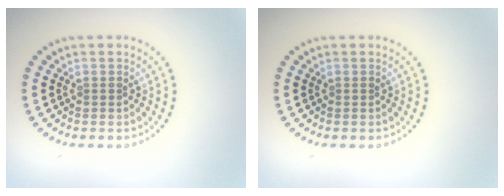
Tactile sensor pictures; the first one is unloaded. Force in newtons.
{"total": 0.0}